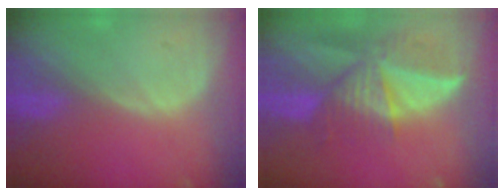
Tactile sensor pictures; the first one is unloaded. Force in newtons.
{"total": 9.6, "press": 8.6, "slide": 4.3}